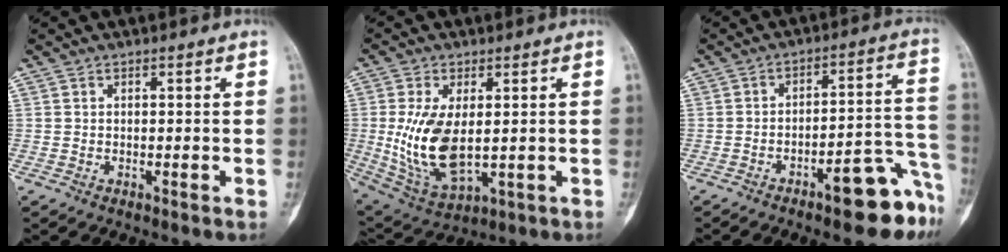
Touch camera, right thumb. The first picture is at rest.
{"total": 13.1, "force": [0.3, 6.8, 11.2], "torque": [-0.218, -0.013, 0.025]}
{"total": 13.1, "force": [-8.0, 3.7, 9.7], "torque": [-0.091, 0.080, -0.109]}